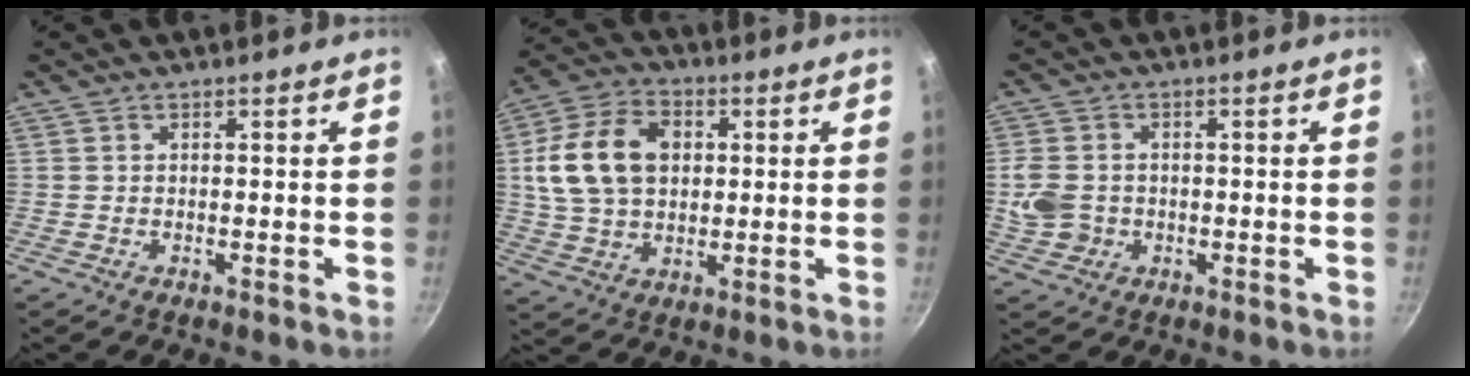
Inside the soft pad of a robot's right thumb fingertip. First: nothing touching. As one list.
[{"total": 15.8, "force": [2.7, 11.3, 10.7], "torque": [-0.182, 0.013, 0.044]}, {"total": 6.3, "force": [-0.7, 5.4, 3.3], "torque": [-0.058, 0.005, -0.012]}]